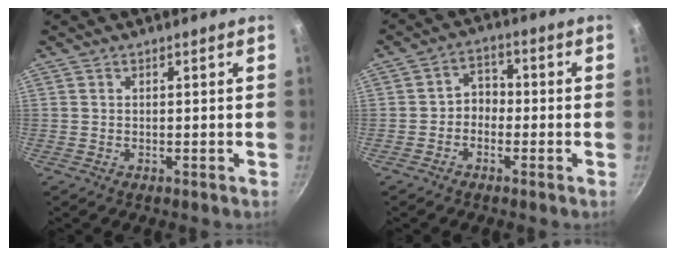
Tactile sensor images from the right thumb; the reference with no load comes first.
{"total": 4.1, "force": [-1.3, 3.3, 2.1], "torque": [-0.007, 0.024, -0.030]}